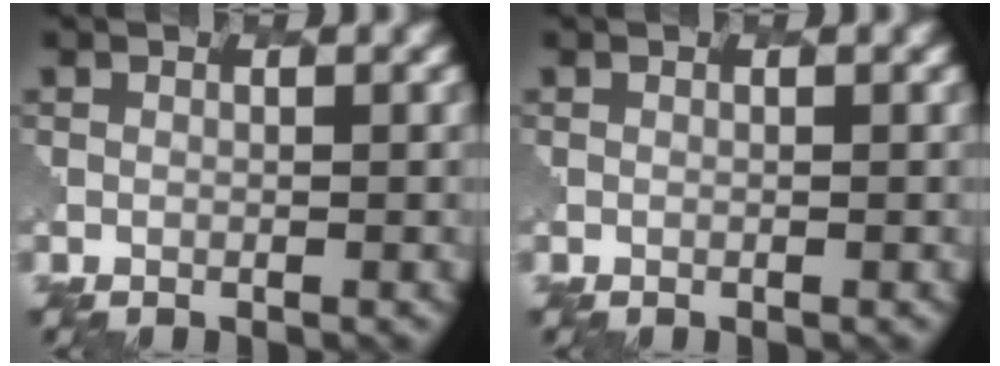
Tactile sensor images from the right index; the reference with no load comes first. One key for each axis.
{"total": 0.0}